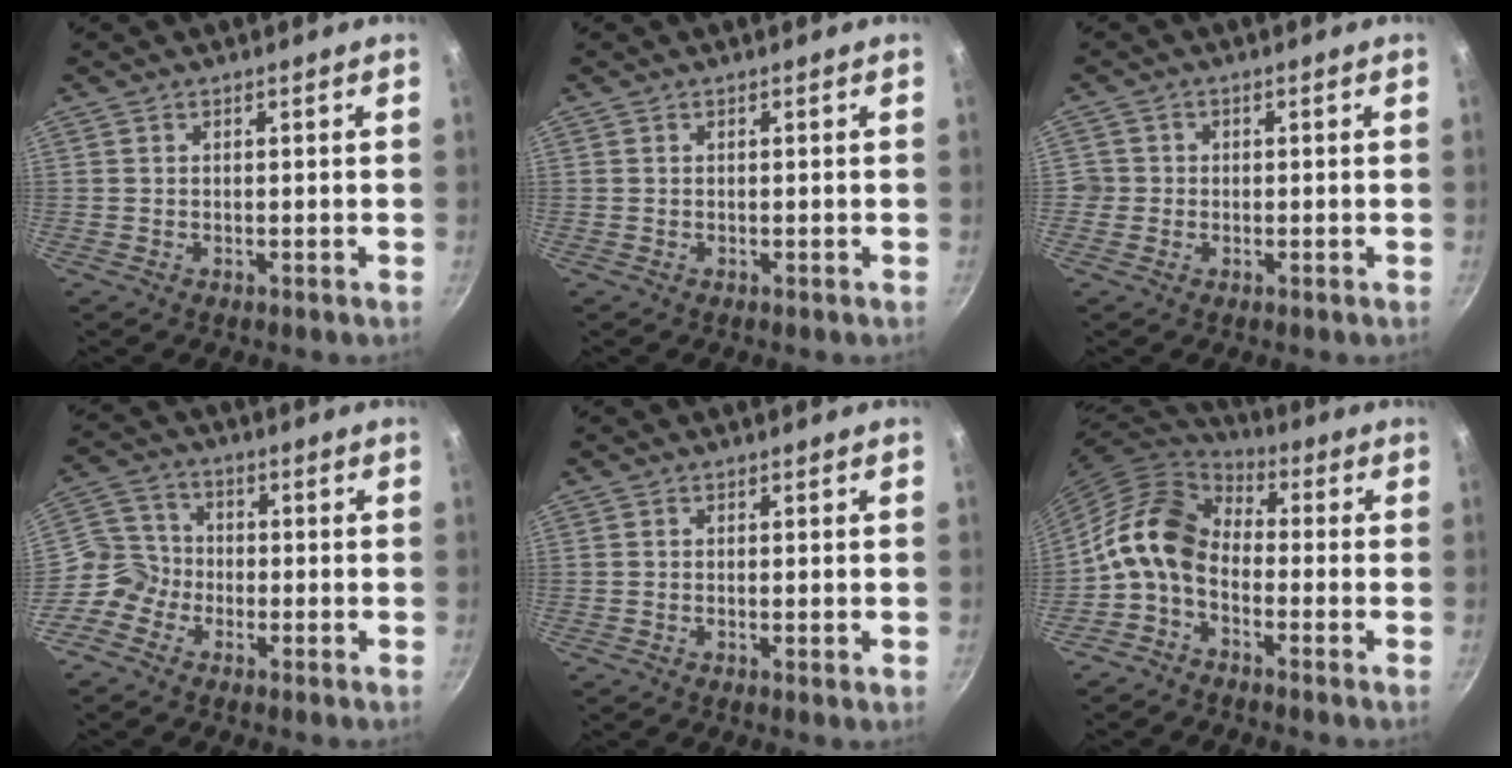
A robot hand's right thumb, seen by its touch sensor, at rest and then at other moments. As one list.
[{"total": 0.0}, {"total": 2.1, "force": [-0.4, 2.0, 0.3], "torque": [0.006, 0.008, -0.008]}, {"total": 6.3, "force": [-2.8, 5.3, 1.6], "torque": [-0.001, 0.031, -0.078]}, {"total": 1.0, "force": [-0.2, 0.1, 0.9], "torque": [-0.017, -0.003, -0.005]}, {"total": 12.2, "force": [-2.5, 8.3, 8.6], "torque": [-0.149, 0.050, -0.071]}]